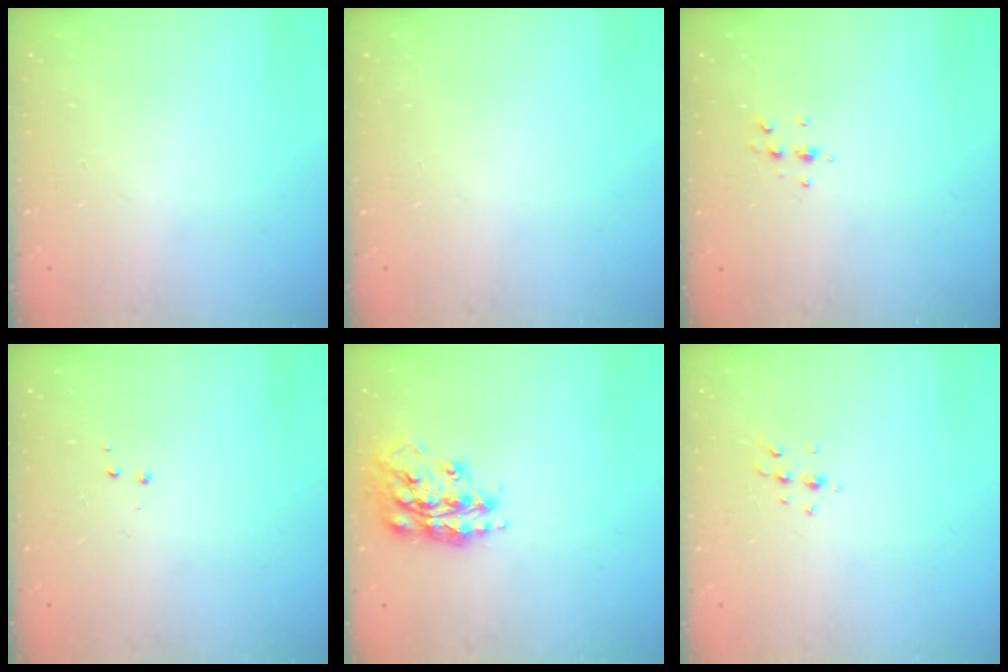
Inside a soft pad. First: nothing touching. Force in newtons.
{"total": 0.0}
{"total": 4.7, "press": 4.6, "slide": 1.0}
{"total": 2.9, "press": 2.8, "slide": 0.4}
{"total": 15.5, "press": 15.4, "slide": 1.3}
{"total": 4.8, "press": 4.7, "slide": 1.1}